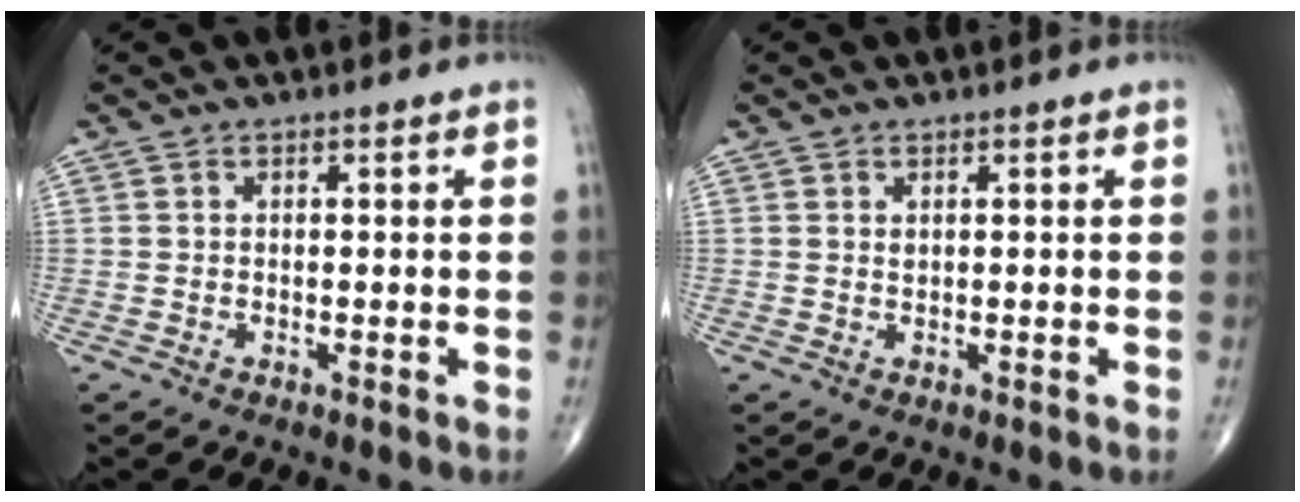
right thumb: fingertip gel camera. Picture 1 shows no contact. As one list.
[{"total": 0.6, "force": [0.3, 0.4, 0.4], "torque": [-0.005, -0.002, 0.007]}]